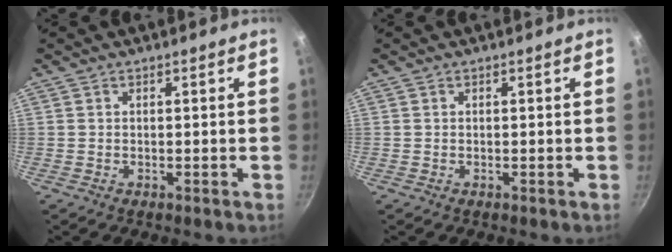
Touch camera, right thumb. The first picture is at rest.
{"total": 0.0}